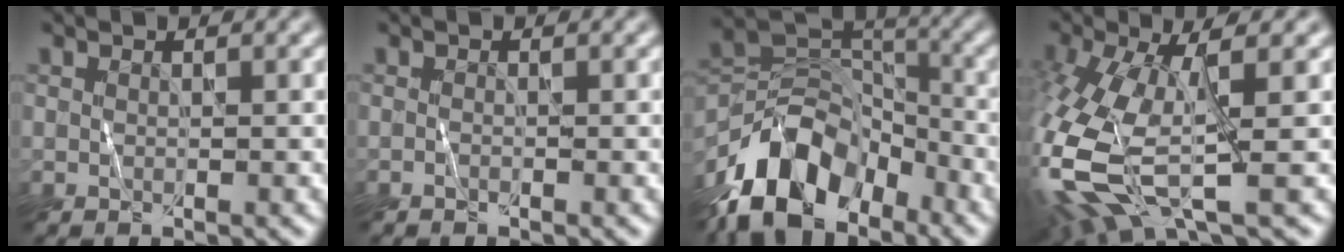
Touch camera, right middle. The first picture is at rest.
{"total": 0.0}
{"total": 10.6, "force": [-6.5, 6.0, 6.0], "torque": [-0.094, 0.009, -0.130]}
{"total": 11.0, "force": [-2.2, 4.4, 9.9], "torque": [-0.248, -0.024, -0.040]}